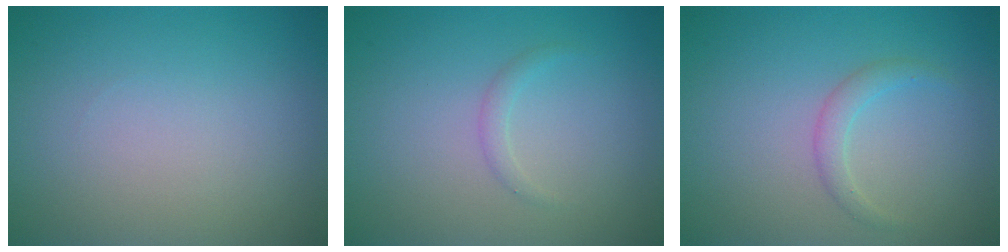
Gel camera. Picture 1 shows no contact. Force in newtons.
{"total": 0.9, "press": 0.9, "slide": 0.0}
{"total": 1.5, "press": 1.5, "slide": 0.1}